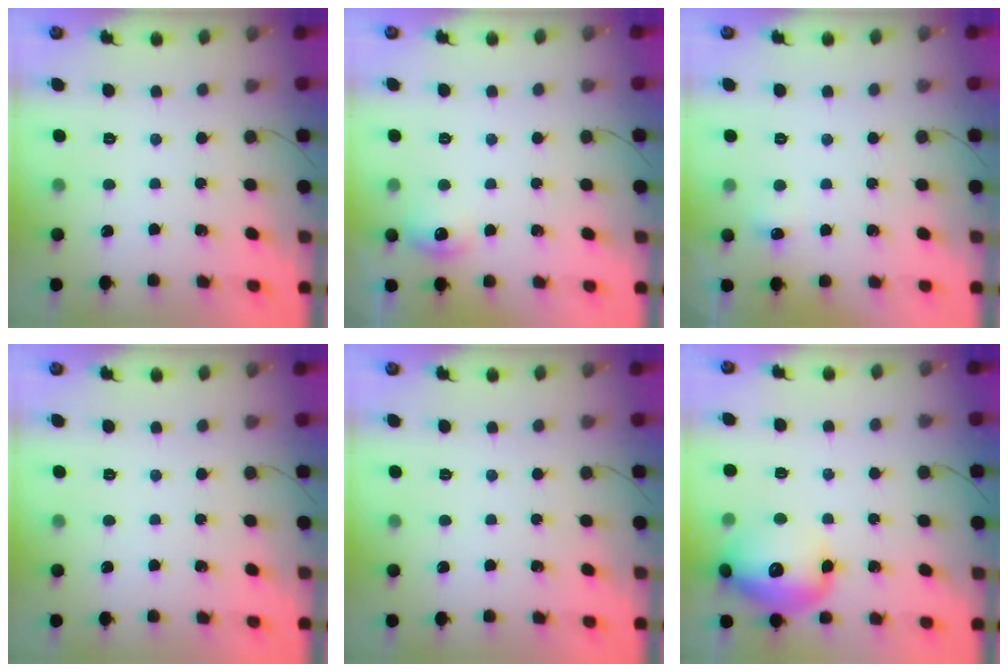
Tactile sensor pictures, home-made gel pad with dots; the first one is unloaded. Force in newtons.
{"total": 7.6, "press": 7.5, "slide": 1.2}
{"total": 4.4, "press": 4.3, "slide": 1.2}
{"total": 0.0}
{"total": 0.0}
{"total": 15.4, "press": 15.3, "slide": 1.7}